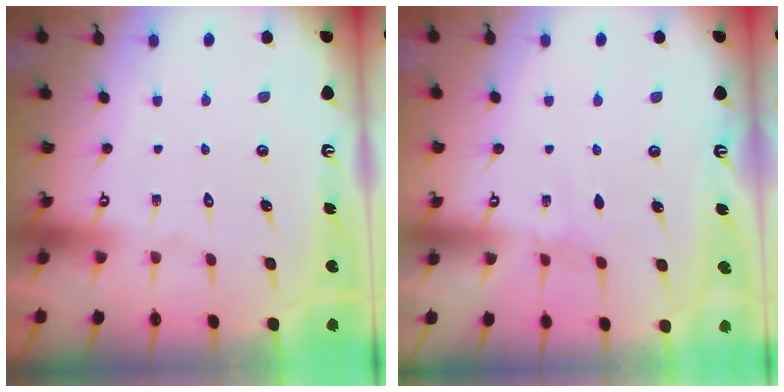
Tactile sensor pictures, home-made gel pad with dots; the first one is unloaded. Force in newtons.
{"total": 2.1, "press": 2.0, "slide": 0.5}